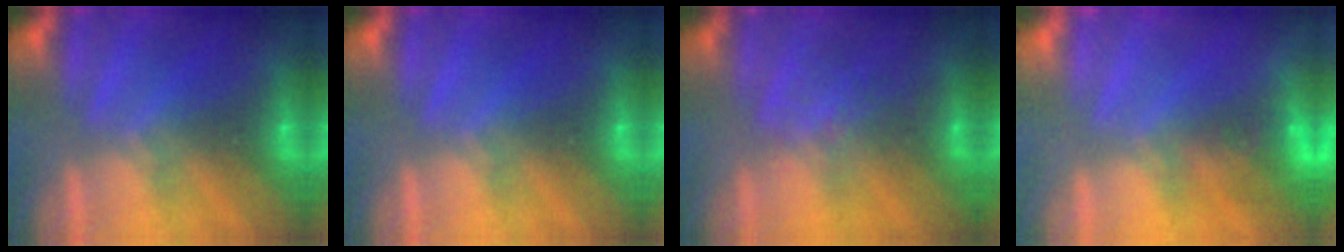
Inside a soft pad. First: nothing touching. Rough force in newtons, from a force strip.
{"total": 0.0}
{"total": 2.8}
{"total": 2.6}